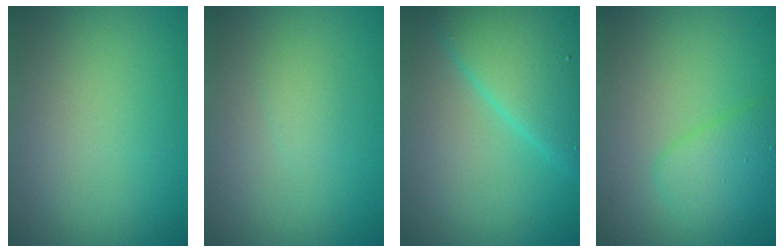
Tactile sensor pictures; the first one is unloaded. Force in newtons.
{"total": 1.0, "press": 1.0, "slide": 0.0}
{"total": 7.6, "press": 7.5, "slide": 0.4}
{"total": 3.4, "press": 3.4, "slide": 0.1}